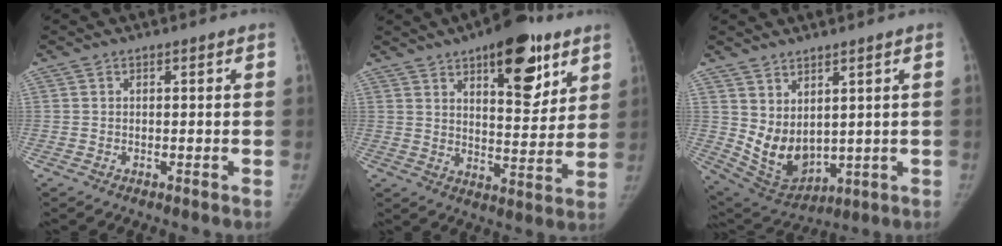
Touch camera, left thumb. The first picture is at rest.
{"total": 16.9, "force": [9.4, 7.0, 12.1], "torque": [-0.121, -0.045, 0.136]}
{"total": 10.0, "force": [2.8, 5.9, 7.6], "torque": [-0.113, -0.026, 0.080]}